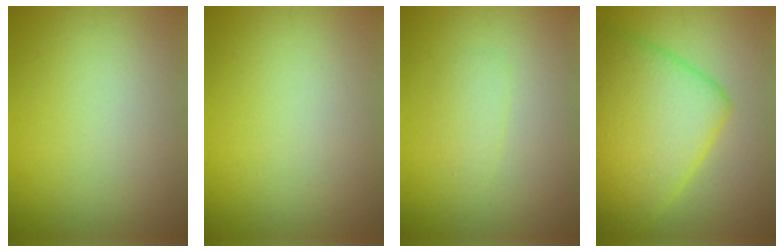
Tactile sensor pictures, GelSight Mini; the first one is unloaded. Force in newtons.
{"total": 0.0}
{"total": 1.3, "press": 1.3, "slide": 0.0}
{"total": 9.8, "press": 9.8, "slide": 0.4}